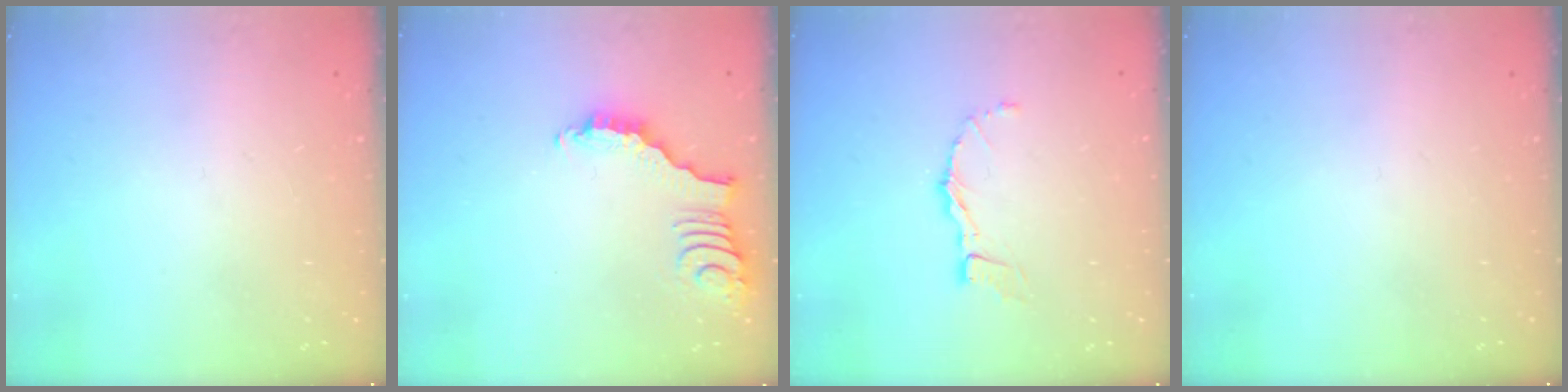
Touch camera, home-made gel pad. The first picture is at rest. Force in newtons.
{"total": 3.3, "press": 3.2, "slide": 0.5}
{"total": 4.5, "press": 4.5, "slide": 0.0}
{"total": 0.0}